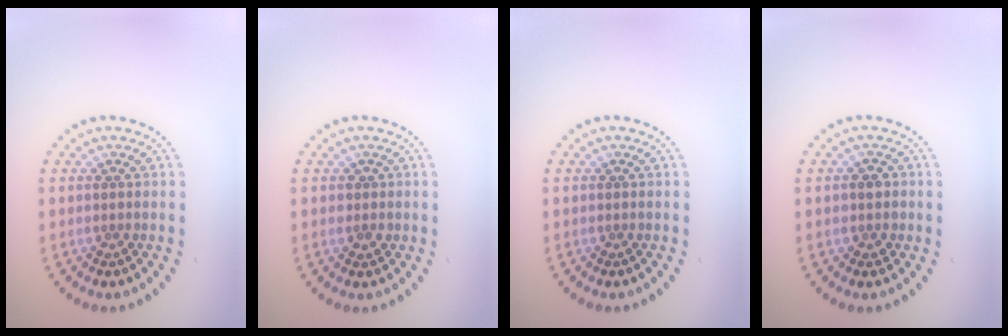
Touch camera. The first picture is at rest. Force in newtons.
{"total": 1.1, "press": 1.1, "slide": 0.4}
{"total": 0.0}
{"total": 1.5, "press": 1.4, "slide": 0.6}